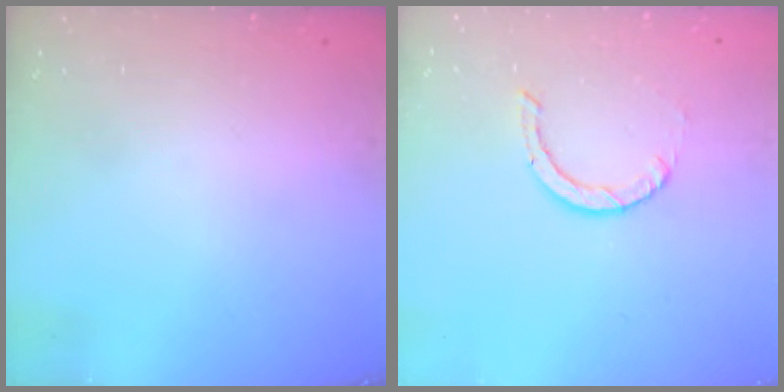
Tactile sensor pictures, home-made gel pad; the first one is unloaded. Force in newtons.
{"total": 0.9, "press": 0.9, "slide": 0.1}